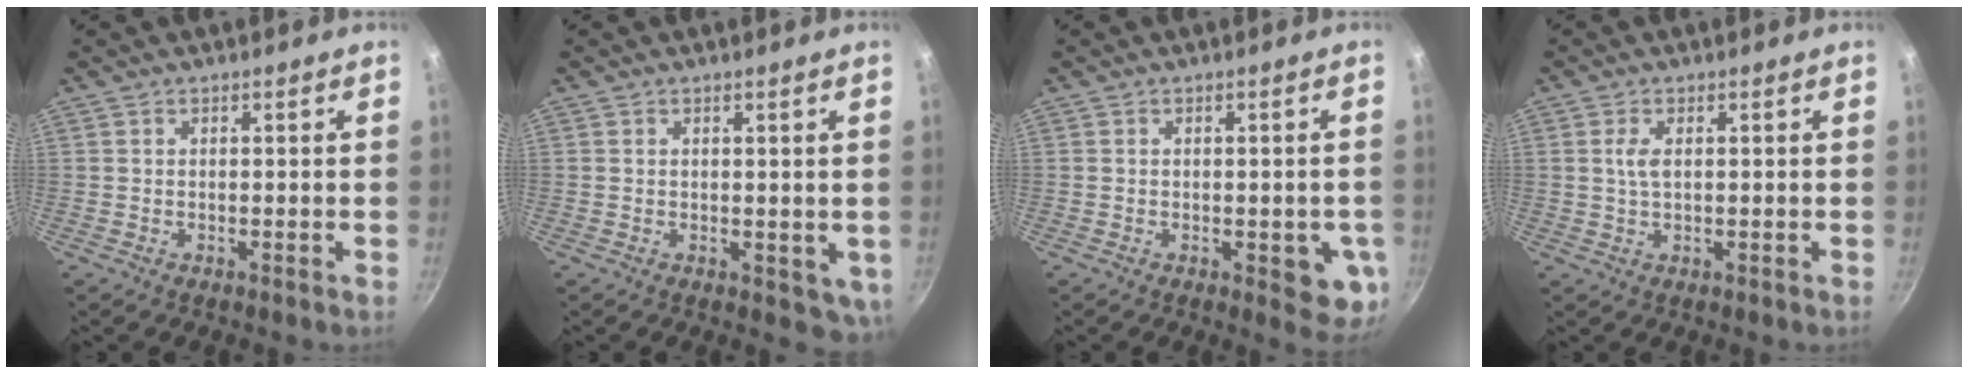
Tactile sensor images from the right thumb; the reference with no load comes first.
{"total": 3.8, "force": [0.7, 2.3, 2.9], "torque": [-0.033, -0.008, 0.013]}
{"total": 7.5, "force": [-1.7, 3.2, 6.5], "torque": [-0.053, -0.004, -0.019]}
{"total": 2.6, "force": [0.5, 1.2, 2.2], "torque": [-0.045, 0.002, 0.011]}